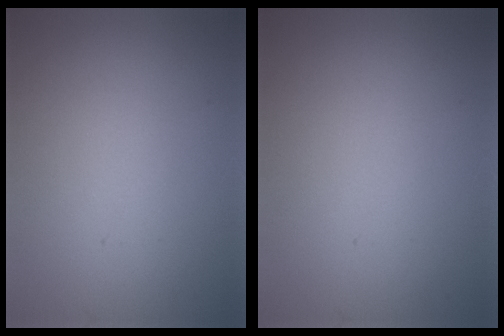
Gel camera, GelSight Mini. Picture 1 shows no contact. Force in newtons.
{"total": 0.0}